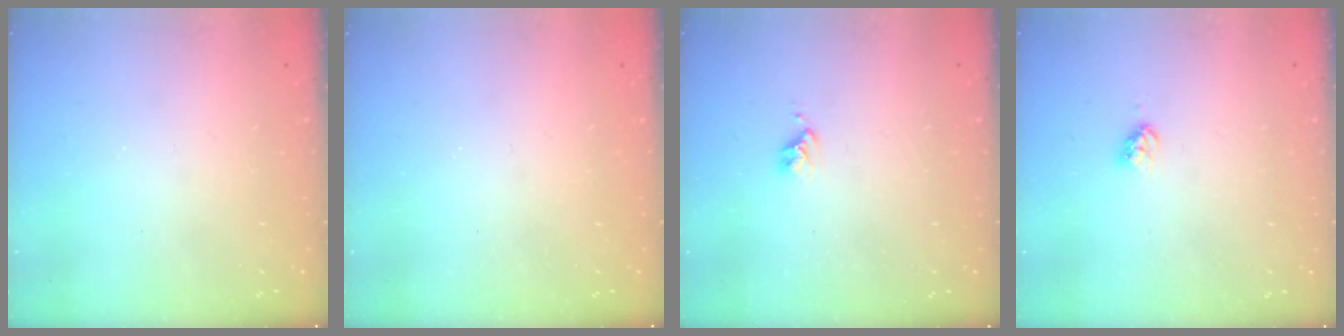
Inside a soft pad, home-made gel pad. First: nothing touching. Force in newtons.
{"total": 0.0}
{"total": 2.7, "press": 2.7, "slide": 0.4}
{"total": 3.1, "press": 3.1, "slide": 0.5}